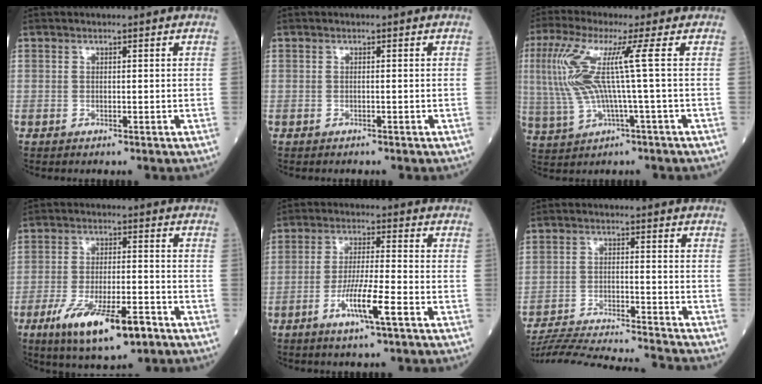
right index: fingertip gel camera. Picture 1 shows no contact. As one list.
[{"total": 0.5, "force": [-0.5, 0.1, 0.2], "torque": [-0.008, -0.001, -0.009]}, {"total": 10.6, "force": [1.7, -0.5, 10.5], "torque": [-0.234, 0.011, 0.035]}, {"total": 12.3, "force": [-6.9, 3.1, 9.7], "torque": [-0.175, -0.014, -0.110]}, {"total": 7.6, "force": [-3.6, 0.0, 6.7], "torque": [-0.125, -0.008, -0.069]}, {"total": 18.5, "force": [-17.6, -0.7, 5.6], "torque": [-0.105, -0.029, -0.270]}]